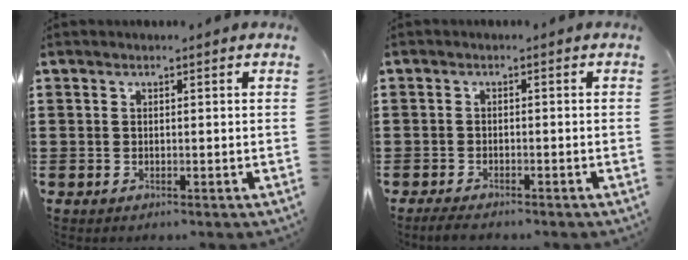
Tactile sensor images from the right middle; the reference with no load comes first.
{"total": 1.8, "force": [-1.7, 0.5, 0.3], "torque": [-0.009, 0.003, -0.036]}